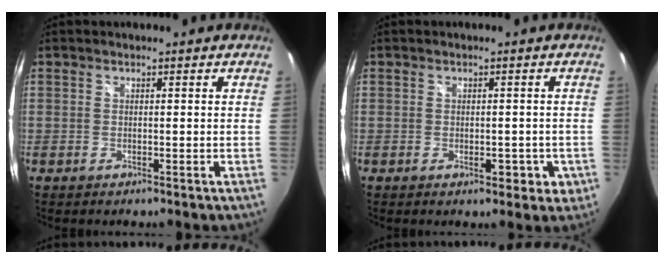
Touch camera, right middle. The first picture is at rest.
{"total": 4.3, "force": [-1.5, 2.6, 3.0], "torque": [-0.045, -0.006, -0.016]}